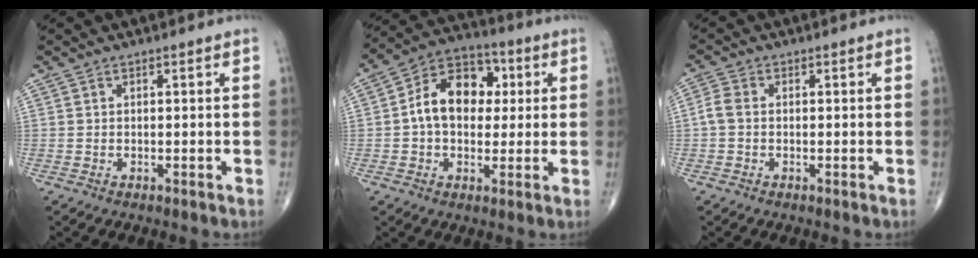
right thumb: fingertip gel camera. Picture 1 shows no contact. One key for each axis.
{"total": 13.2, "fx": 1.4, "fy": 9.4, "fz": 9.1, "tx": -0.120, "ty": 0.026, "tz": 0.014}
{"total": 2.7, "fx": -0.3, "fy": 1.8, "fz": 1.9, "tx": -0.041, "ty": 0.004, "tz": -0.014}